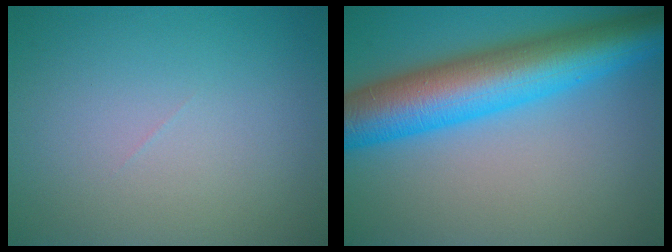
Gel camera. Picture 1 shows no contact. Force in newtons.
{"total": 11.0, "press": 11.0, "slide": 0.2}